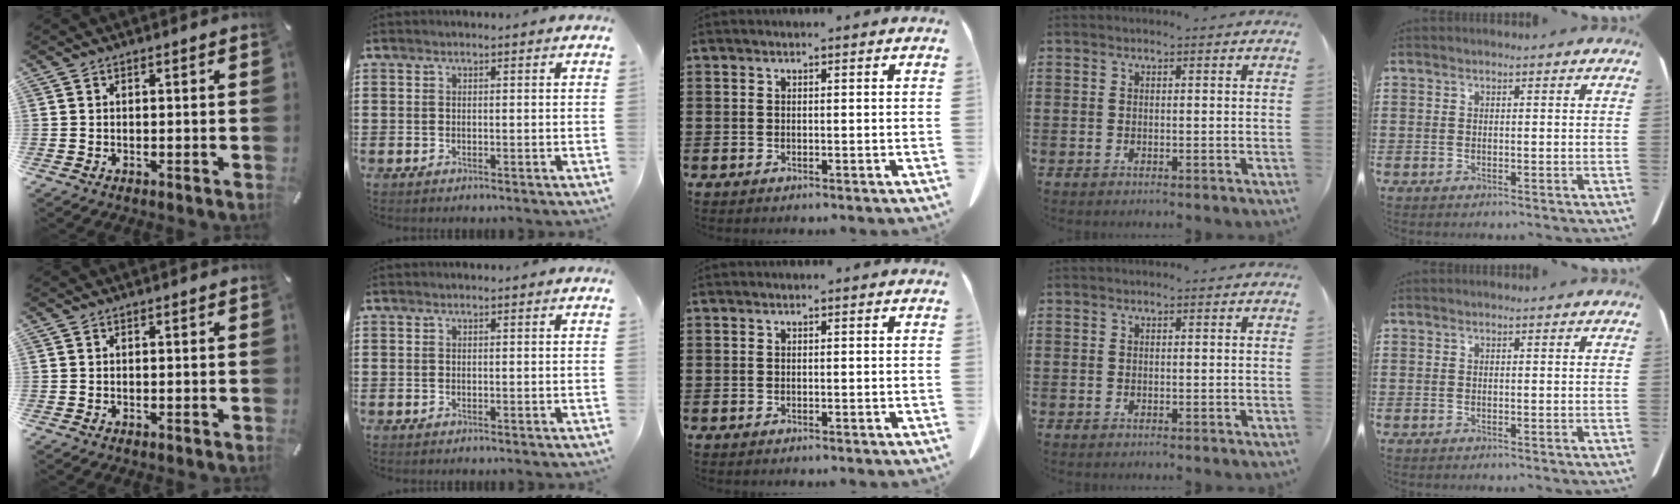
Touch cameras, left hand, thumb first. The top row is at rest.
{}